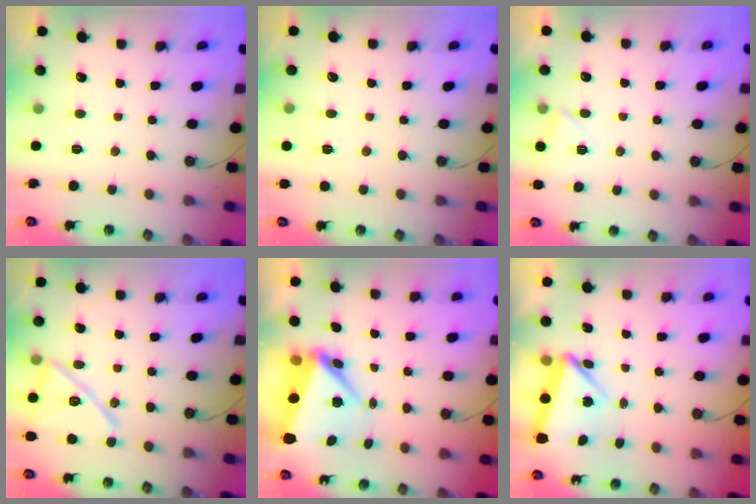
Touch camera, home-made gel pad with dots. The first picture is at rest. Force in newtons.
{"total": 3.1, "press": 2.9, "slide": 0.9}
{"total": 4.4, "press": 3.7, "slide": 2.5}
{"total": 15.1, "press": 14.0, "slide": 5.6}
{"total": 7.1, "press": 6.7, "slide": 2.1}
{"total": 6.0, "press": 6.0, "slide": 0.6}